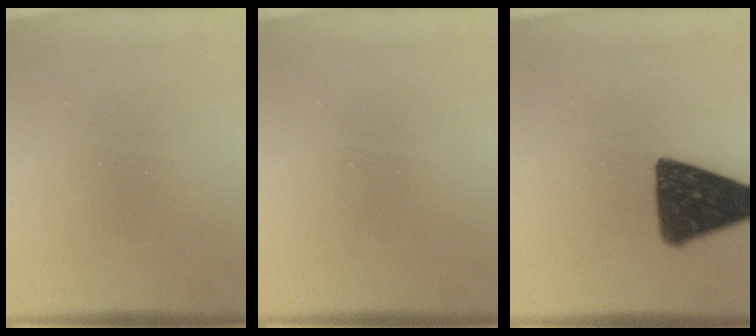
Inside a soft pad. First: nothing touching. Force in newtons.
{"total": 0.0}
{"total": 15.2}